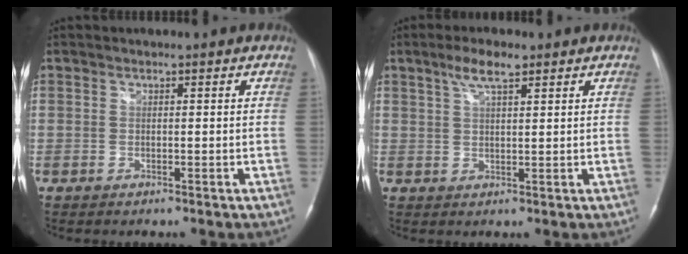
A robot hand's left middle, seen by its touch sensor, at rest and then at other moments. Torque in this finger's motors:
{"motor_torque": [0.95, -0.14, 0.45, 0.11]}